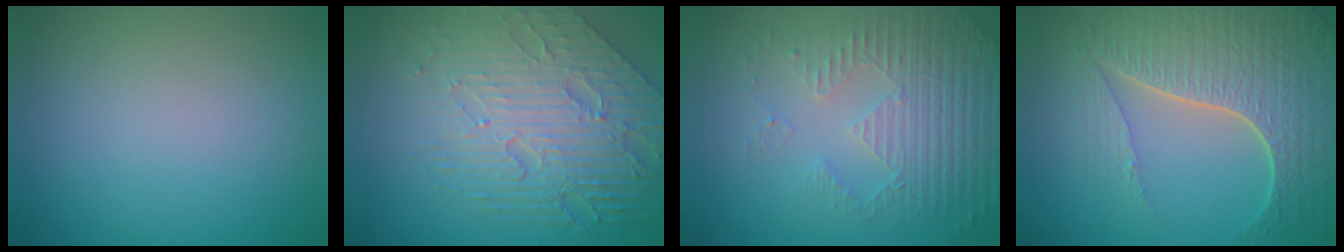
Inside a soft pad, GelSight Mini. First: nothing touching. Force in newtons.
{"total": 8.3, "press": 5.6, "slide": 6.0}
{"total": 5.3, "press": 3.5, "slide": 4.0}
{"total": 7.7, "press": 5.6, "slide": 5.3}